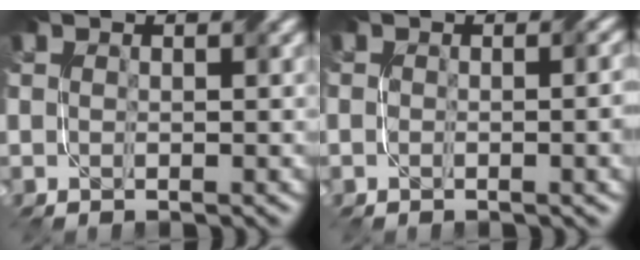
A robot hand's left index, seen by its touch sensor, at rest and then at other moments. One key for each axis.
{"total": 4.5, "fx": -0.7, "fy": 2.1, "fz": 3.9, "tx": -0.029, "ty": 0.002, "tz": -0.007}